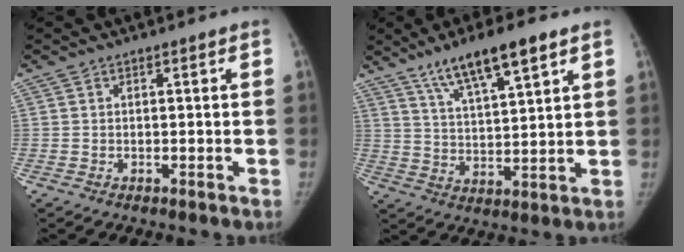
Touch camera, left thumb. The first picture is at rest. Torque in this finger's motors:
{"motor_torque": [0.06, 0.09, 0.13, -0.10, 0.06]}